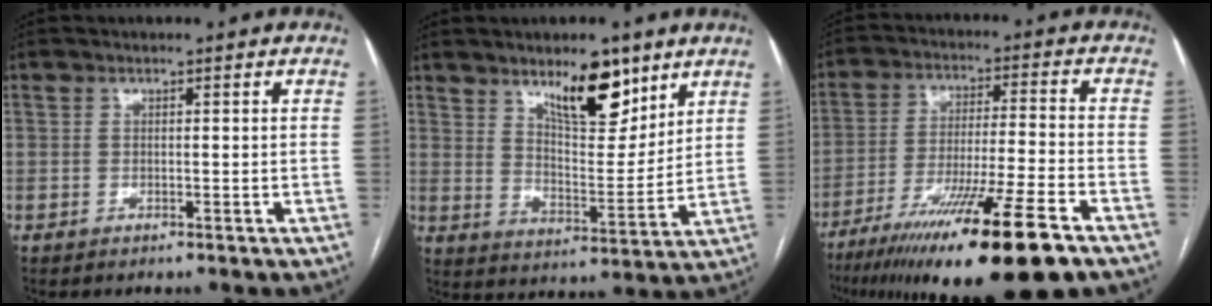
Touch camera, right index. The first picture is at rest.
{"total": 11.1, "force": [7.4, 3.7, 7.5], "torque": [-0.119, -0.007, 0.128]}
{"total": 20.5, "force": [-13.5, 0.5, 15.4], "torque": [-0.226, -0.043, -0.224]}